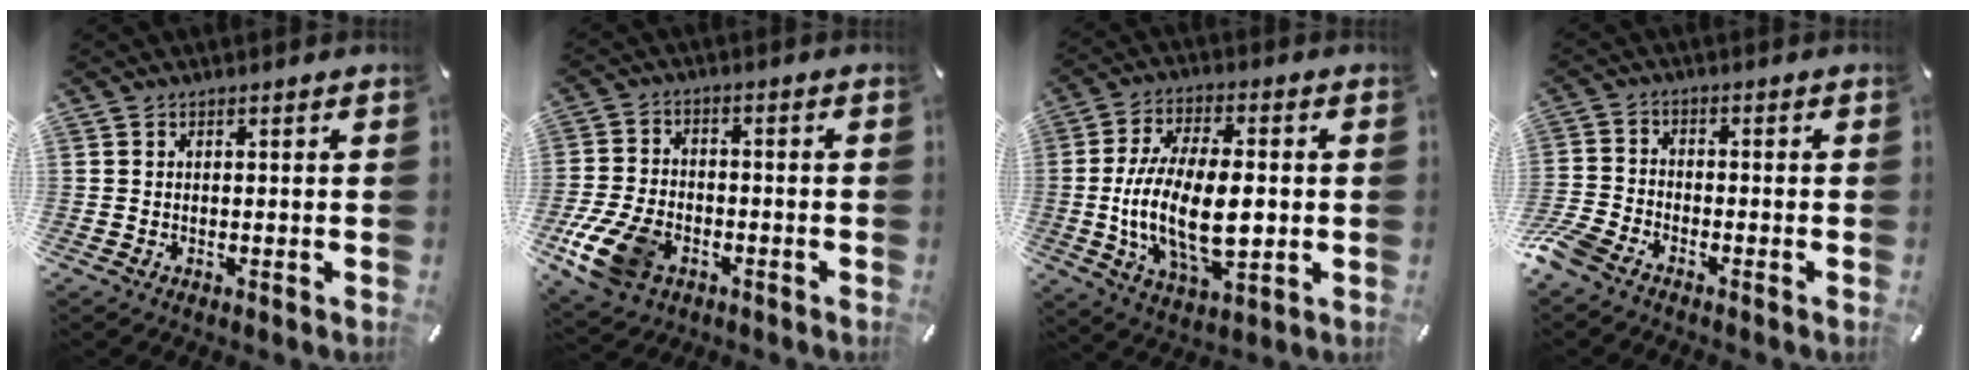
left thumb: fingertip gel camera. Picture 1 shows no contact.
{"total": 11.9, "force": [-5.5, 7.6, 7.2], "torque": [-0.158, 0.022, -0.100]}
{"total": 18.0, "force": [-1.2, 9.1, 15.5], "torque": [-0.305, -0.009, -0.024]}
{"total": 5.0, "force": [-4.0, 2.0, 2.2], "torque": [-0.072, 0.003, -0.086]}